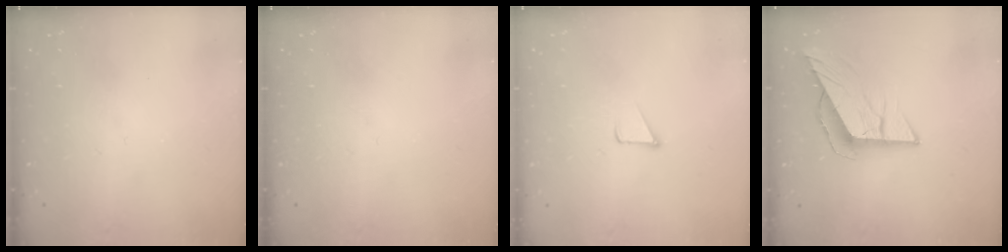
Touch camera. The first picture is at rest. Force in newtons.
{"total": 0.0}
{"total": 1.5, "press": 1.5, "slide": 0.1}
{"total": 8.7, "press": 8.7, "slide": 0.3}